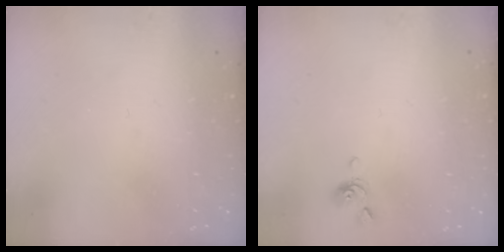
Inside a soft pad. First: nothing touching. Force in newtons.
{"total": 1.9, "press": 1.8, "slide": 0.6}